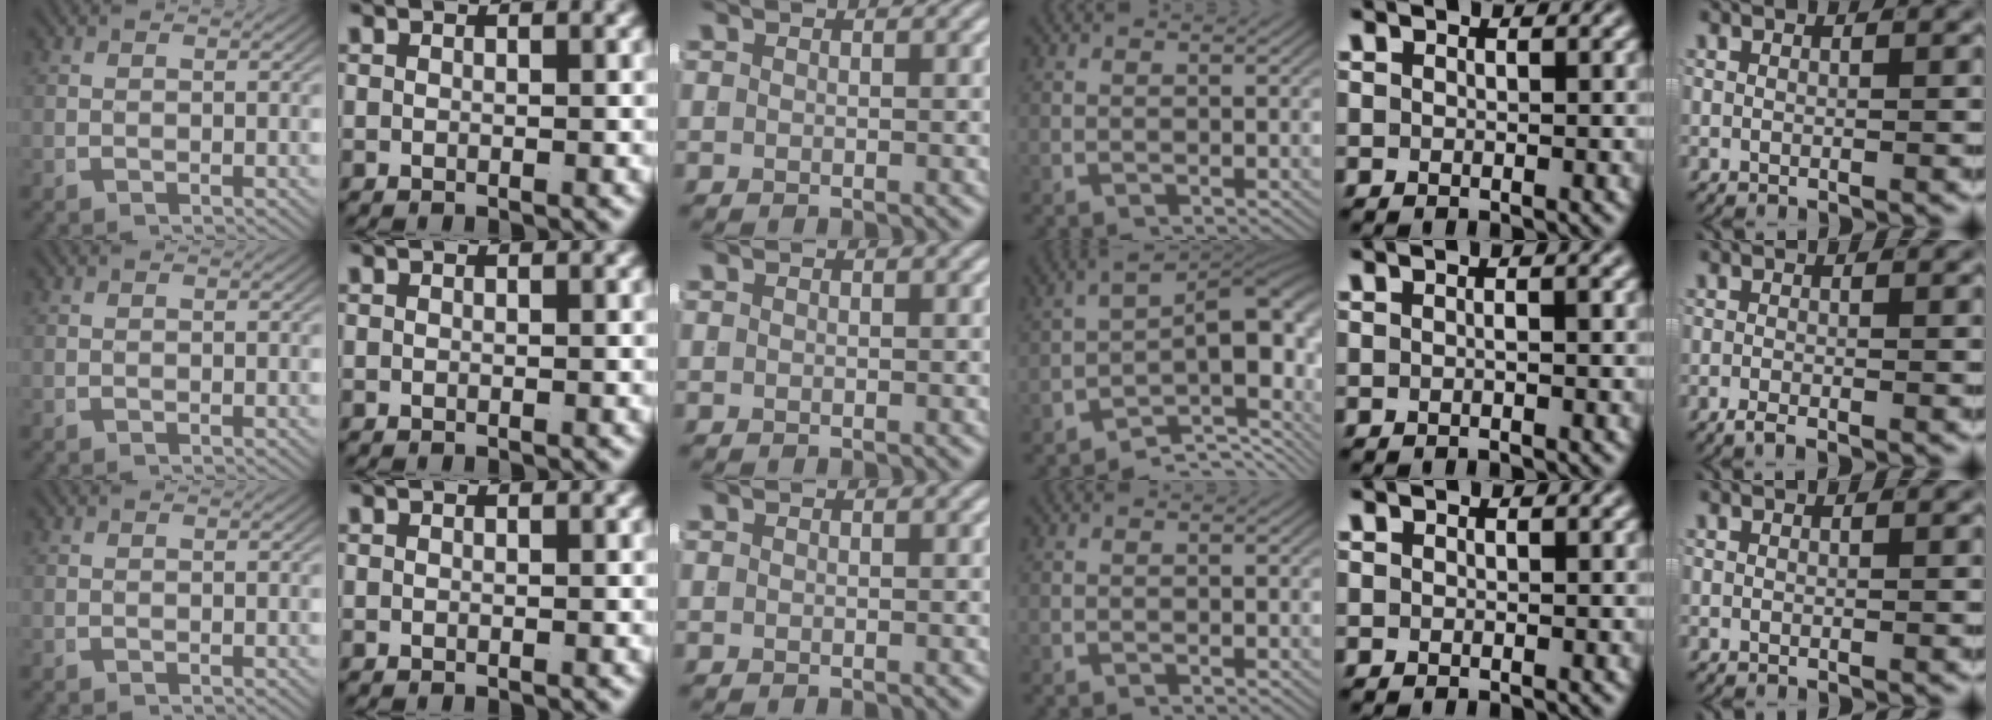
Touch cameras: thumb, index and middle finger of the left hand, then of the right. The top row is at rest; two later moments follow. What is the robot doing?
{"motion": "lift_and_place", "object": "jacket"}